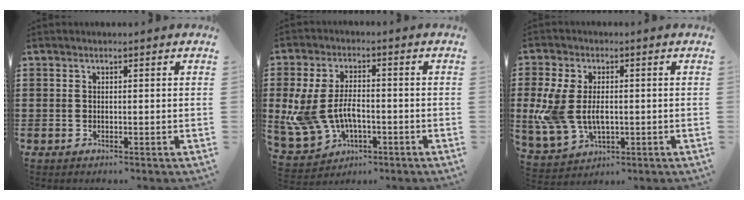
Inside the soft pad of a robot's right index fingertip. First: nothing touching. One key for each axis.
{"total": 7.9, "fx": -1.2, "fy": 5.3, "fz": 5.8, "tx": -0.156, "ty": 0.001, "tz": -0.029}
{"total": 7.9, "fx": -0.1, "fy": 5.3, "fz": 5.8, "tx": -0.151, "ty": 0.003, "tz": -0.006}